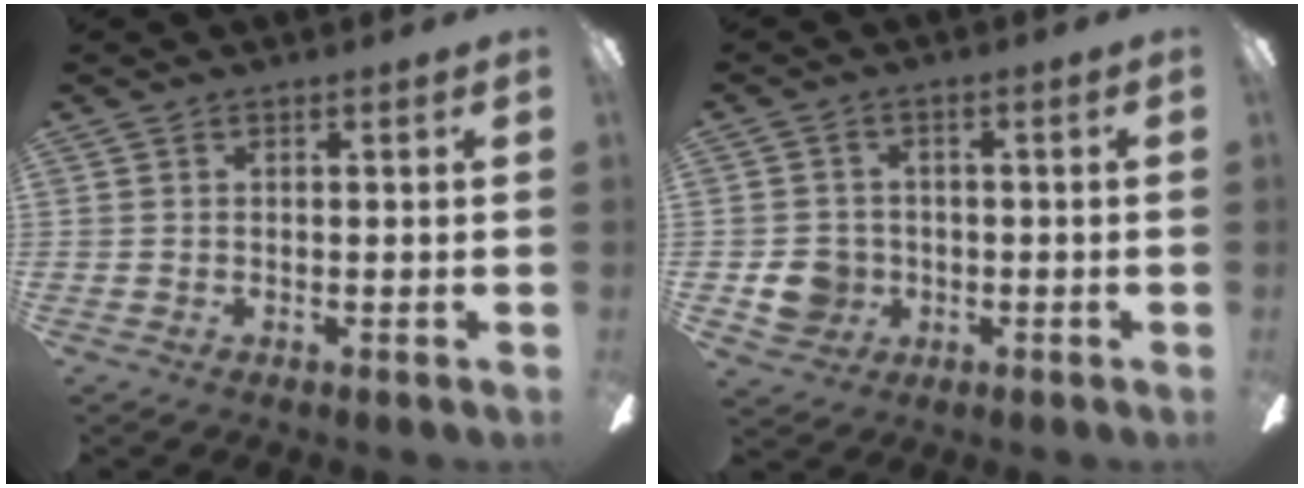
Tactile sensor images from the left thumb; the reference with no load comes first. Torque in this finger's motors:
{"motor_torque": [-0.04, 0.05, -0.01, 0.02, 0.00]}